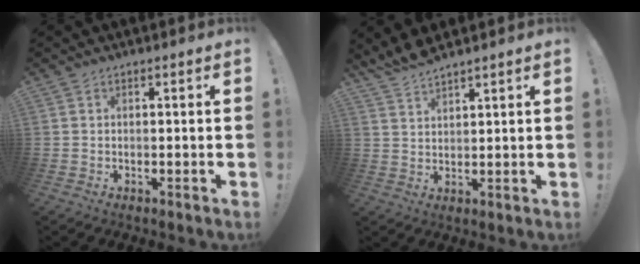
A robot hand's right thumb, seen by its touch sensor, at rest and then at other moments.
{"total": 4.6, "force": [4.5, 0.3, 1.2], "torque": [-0.032, -0.030, 0.085]}